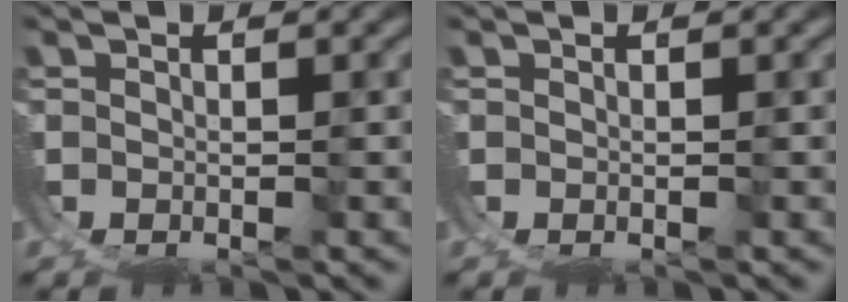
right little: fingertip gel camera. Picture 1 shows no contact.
{"total": 0.0}